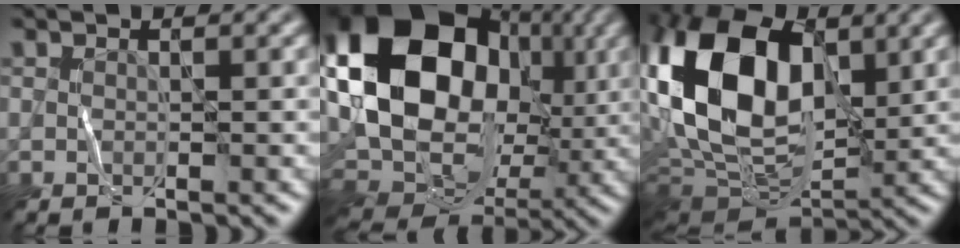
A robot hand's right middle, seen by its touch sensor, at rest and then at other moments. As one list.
[{"total": 19.3, "force": [3.1, 13.8, 13.1], "torque": [-0.266, 0.023, 0.049]}, {"total": 16.2, "force": [2.8, 10.2, 12.3], "torque": [-0.266, 0.019, 0.034]}]